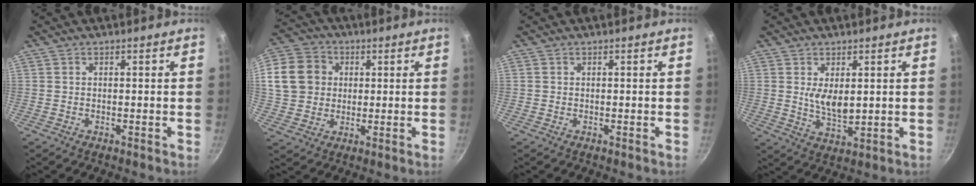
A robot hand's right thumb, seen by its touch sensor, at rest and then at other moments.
{"total": 16.6, "force": [3.2, 14.2, 8.0], "torque": [-0.158, 0.027, 0.052]}
{"total": 0.0}
{"total": 5.8, "force": [1.3, 2.9, 4.8], "torque": [-0.074, -0.020, 0.032]}